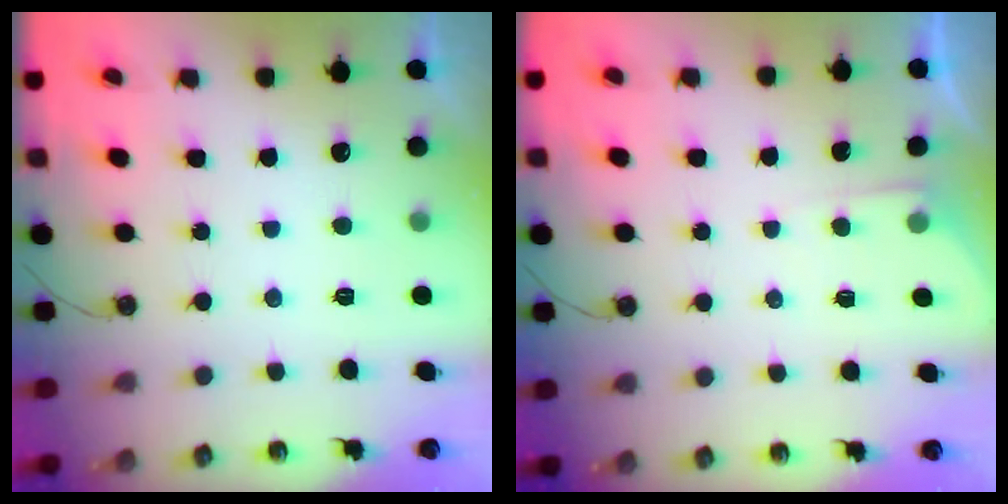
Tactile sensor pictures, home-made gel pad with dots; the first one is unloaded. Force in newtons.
{"total": 2.7, "press": 2.7, "slide": 0.4}